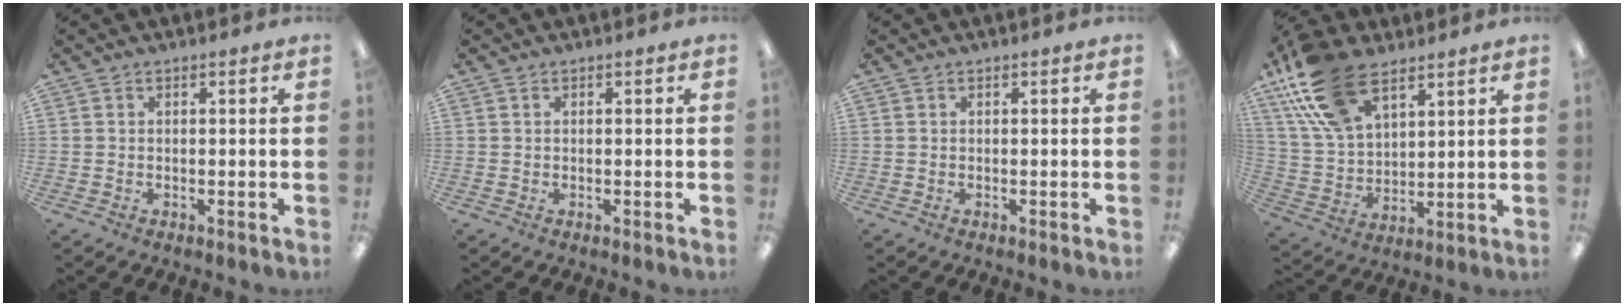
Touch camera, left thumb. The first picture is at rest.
{"total": 0.0}
{"total": 0.0}
{"total": 19.7, "force": [11.9, 10.5, 11.7], "torque": [-0.262, -0.034, 0.216]}